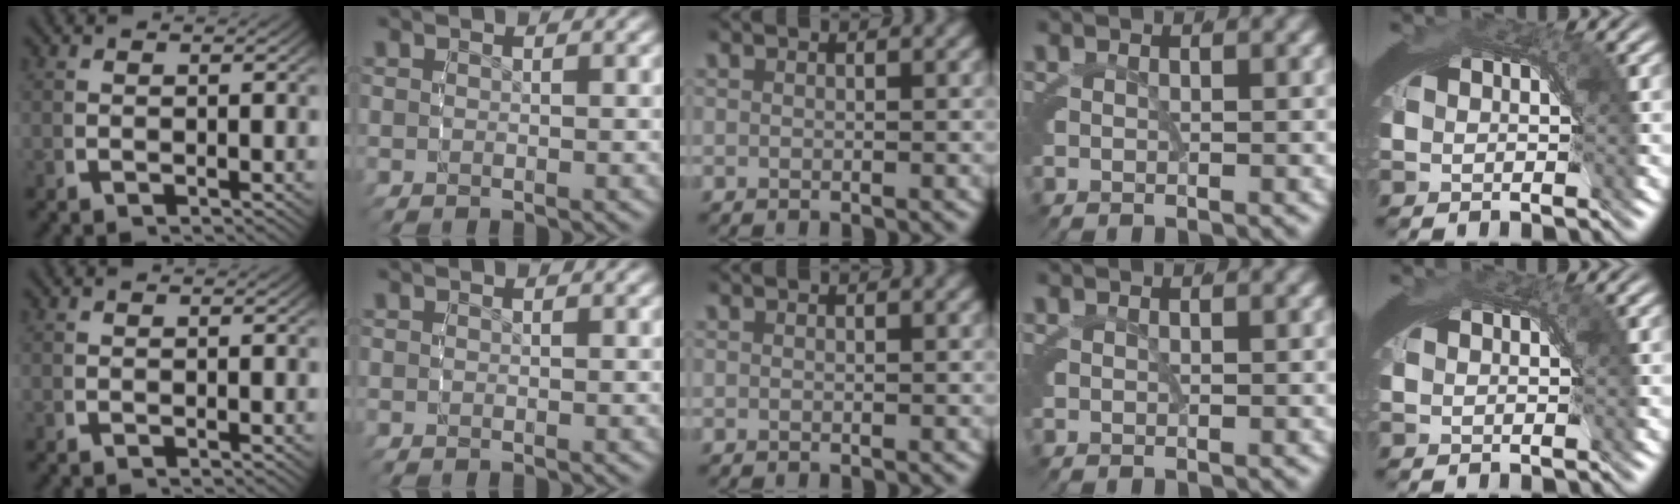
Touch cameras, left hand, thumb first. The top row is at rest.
{}